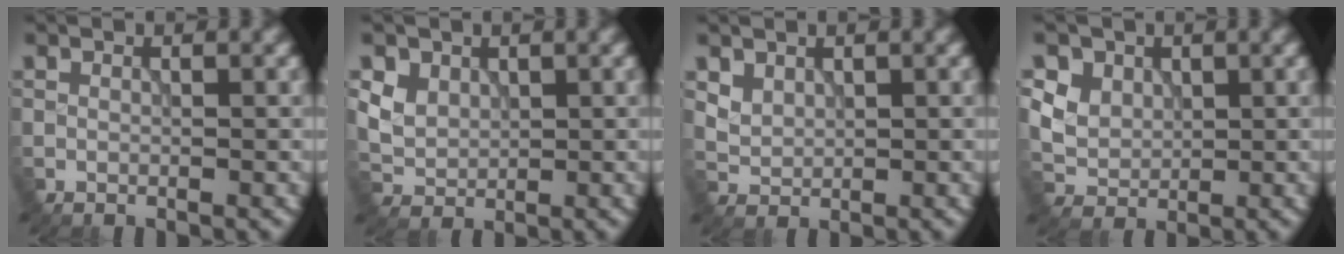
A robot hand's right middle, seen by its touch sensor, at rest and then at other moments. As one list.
[{"total": 3.3, "force": [1.7, 2.6, 1.4], "torque": [-0.041, -0.006, 0.045]}, {"total": 1.7, "force": [1.2, 1.1, 0.5], "torque": [-0.013, -0.003, 0.029]}, {"total": 5.9, "force": [2.8, 4.5, 2.5], "torque": [-0.059, 0.009, 0.045]}]